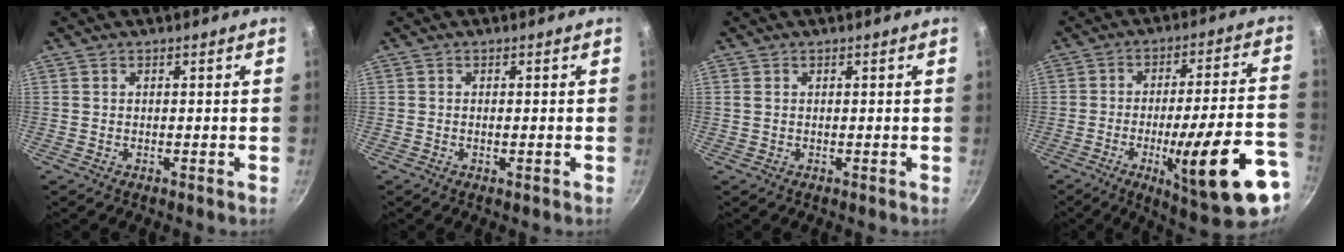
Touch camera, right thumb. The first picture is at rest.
{"total": 0.8, "force": [-0.3, 0.2, 0.7], "torque": [-0.014, 0.000, -0.005]}
{"total": 0.7, "force": [0.3, 0.4, 0.4], "torque": [-0.010, 0.001, 0.006]}
{"total": 22.5, "force": [-9.1, 5.2, 19.9], "torque": [-0.253, 0.031, -0.121]}